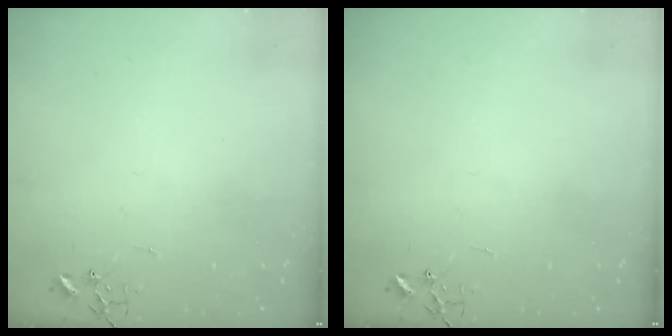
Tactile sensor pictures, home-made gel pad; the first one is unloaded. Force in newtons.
{"total": 0.0}